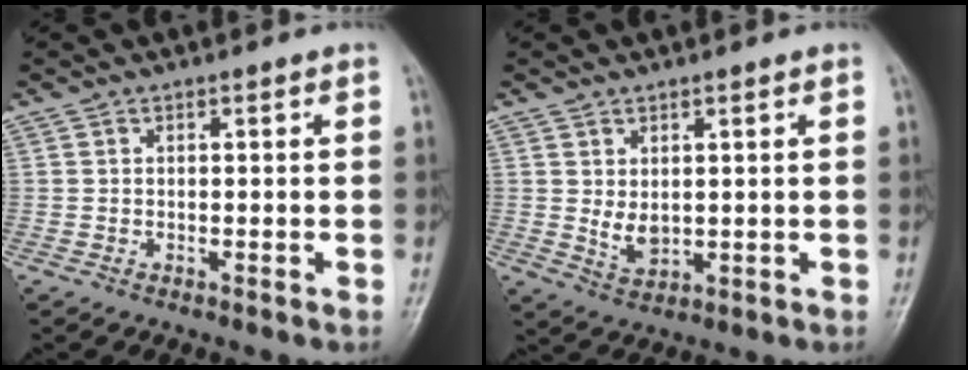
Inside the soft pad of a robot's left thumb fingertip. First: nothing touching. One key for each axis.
{"total": 4.5, "fx": 1.1, "fy": 2.6, "fz": 3.5, "tx": -0.053, "ty": -0.016, "tz": 0.029}